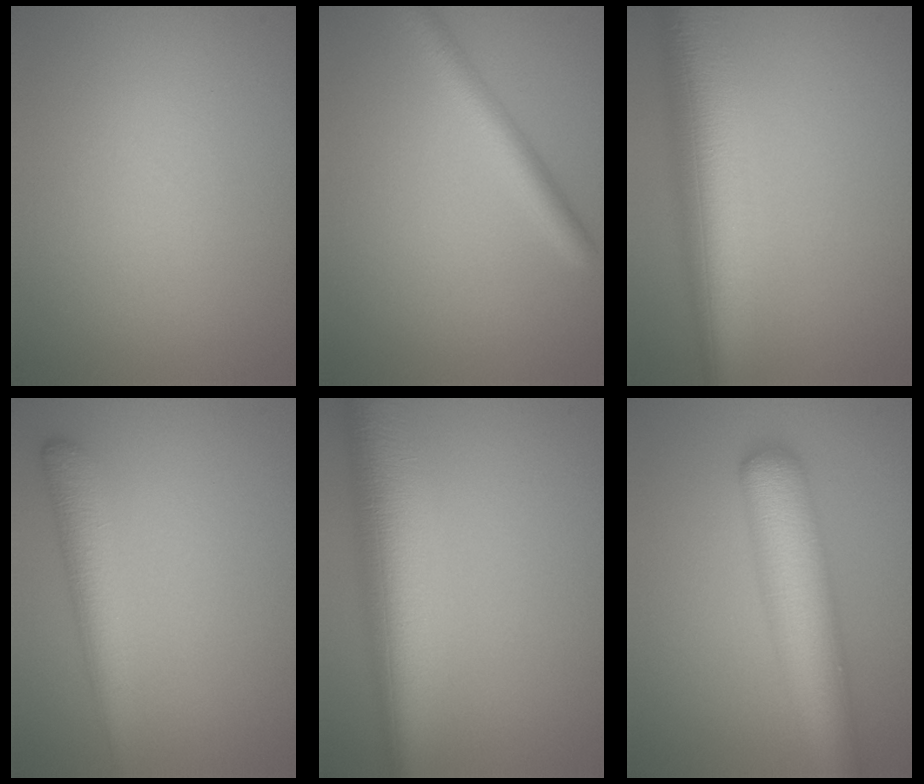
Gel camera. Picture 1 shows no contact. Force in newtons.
{"total": 2.9, "press": 2.9, "slide": 0.2}
{"total": 10.2, "press": 10.2, "slide": 0.6}
{"total": 3.8, "press": 3.8, "slide": 0.2}
{"total": 9.1, "press": 9.1, "slide": 0.5}
{"total": 8.3, "press": 8.3, "slide": 0.3}